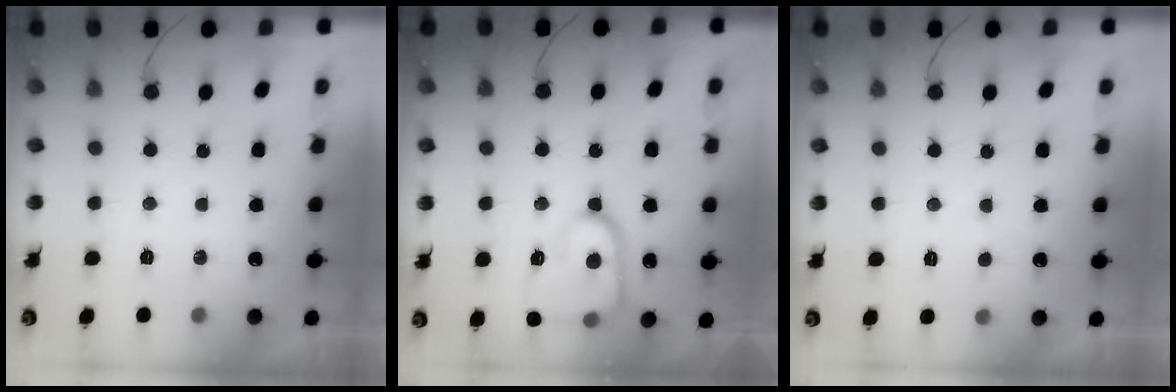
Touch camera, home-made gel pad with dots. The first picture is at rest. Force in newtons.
{"total": 16.4, "press": 16.3, "slide": 1.4}
{"total": 2.1, "press": 2.1, "slide": 0.2}